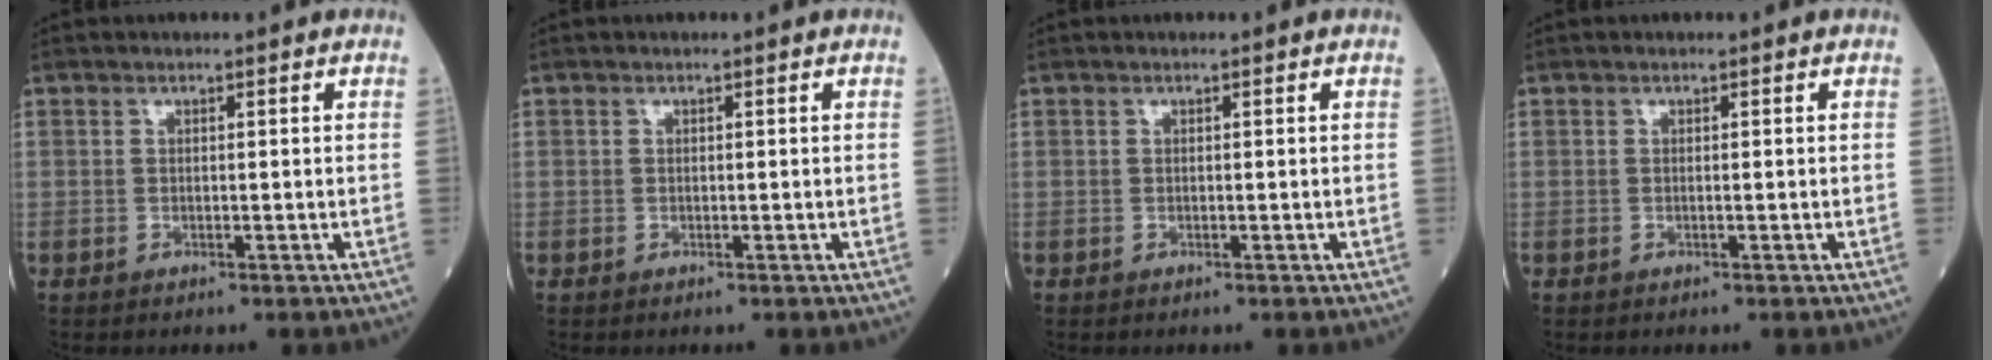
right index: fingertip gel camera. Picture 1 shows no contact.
{"total": 0.0}
{"total": 0.0}
{"total": 0.0}